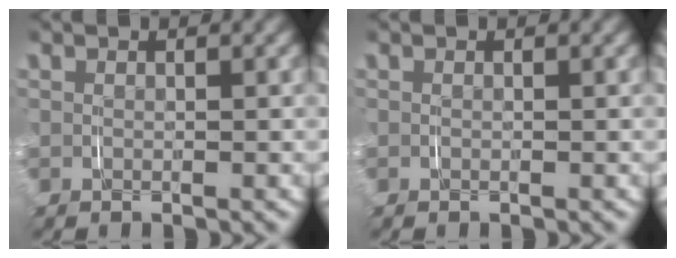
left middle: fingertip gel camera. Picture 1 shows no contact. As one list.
[{"total": 0.0}]